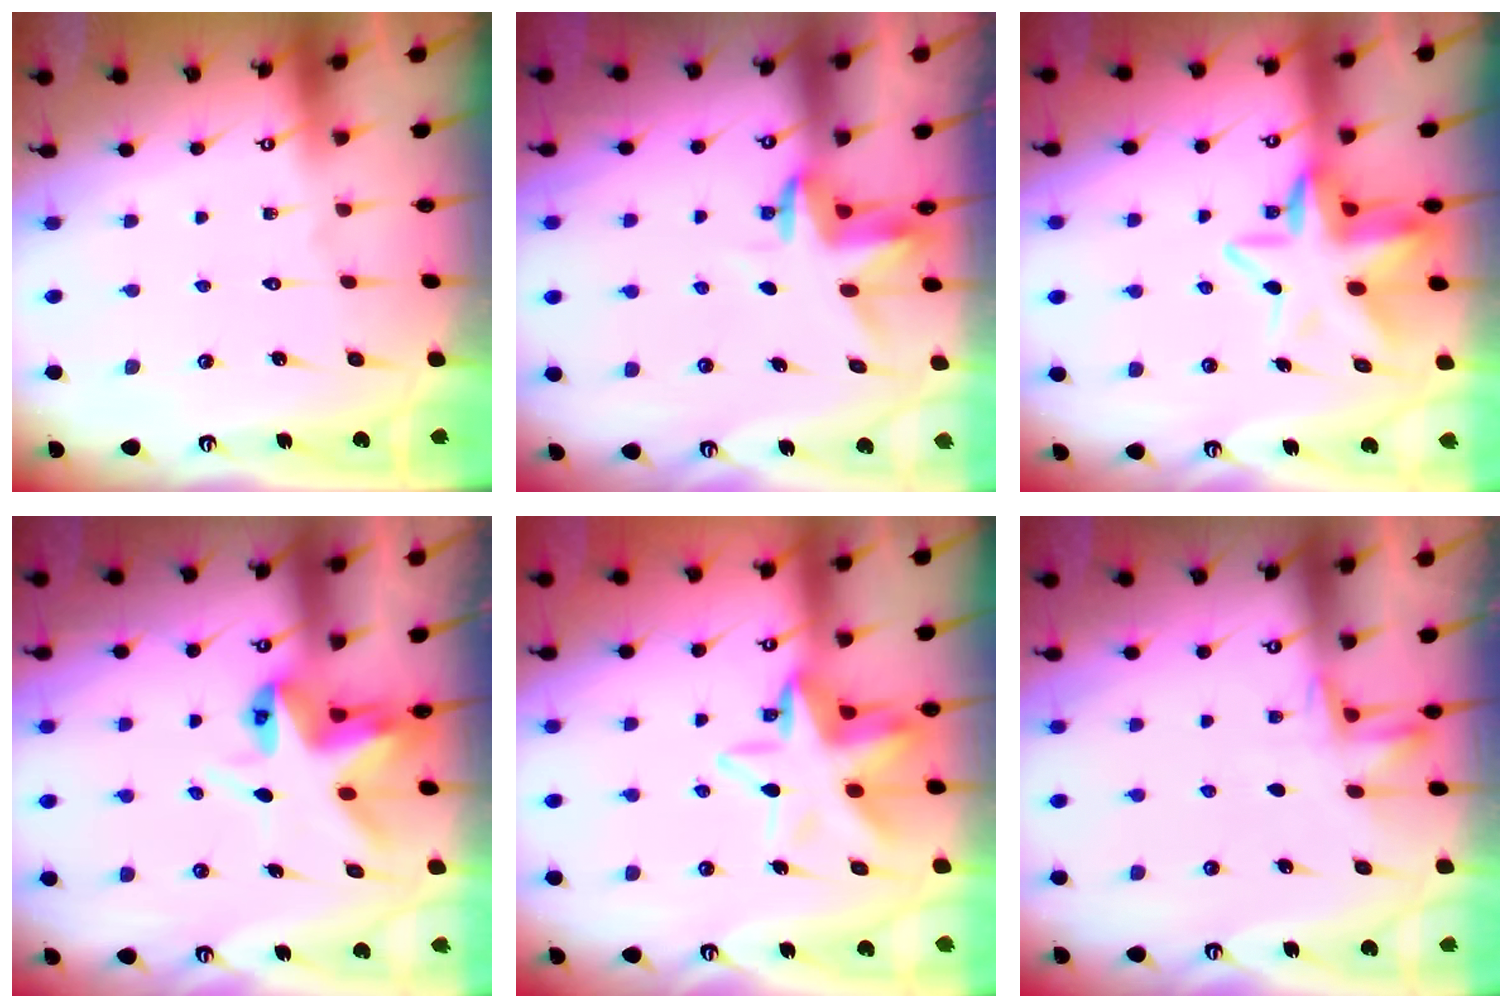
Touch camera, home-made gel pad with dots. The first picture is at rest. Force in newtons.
{"total": 3.6, "press": 3.6, "slide": 0.2}
{"total": 11.3, "press": 11.0, "slide": 2.9}
{"total": 6.9, "press": 6.8, "slide": 0.6}
{"total": 11.6, "press": 11.2, "slide": 3.0}
{"total": 6.1, "press": 6.0, "slide": 1.2}